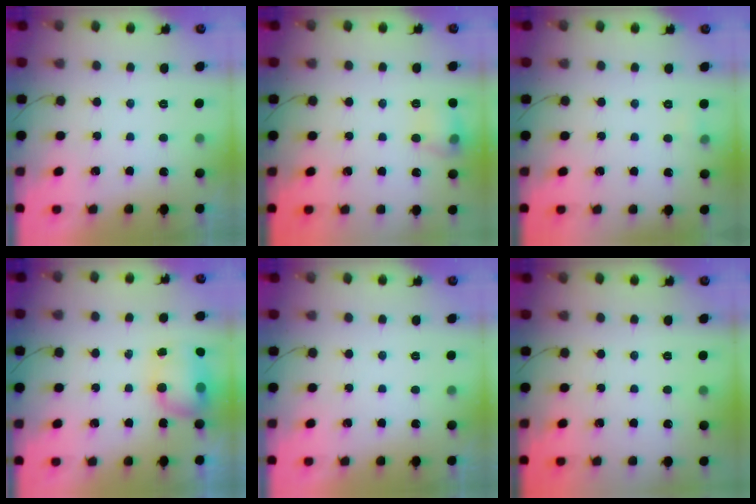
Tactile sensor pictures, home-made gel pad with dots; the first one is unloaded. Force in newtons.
{"total": 9.4, "press": 9.4, "slide": 0.6}
{"total": 3.6, "press": 3.3, "slide": 1.4}
{"total": 7.5, "press": 7.3, "slide": 1.3}
{"total": 0.0}
{"total": 0.0}